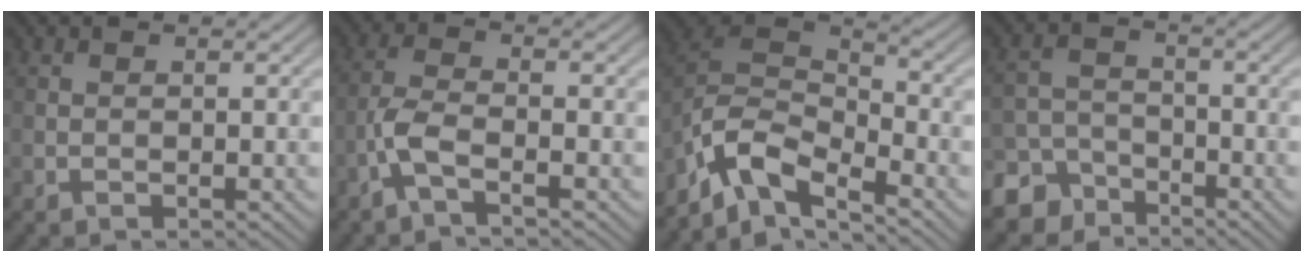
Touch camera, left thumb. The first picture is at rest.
{"total": 3.8, "force": [-2.2, 0.9, 3.0], "torque": [-0.074, 0.003, -0.060]}
{"total": 9.5, "force": [-6.6, 3.6, 5.8], "torque": [-0.126, -0.005, -0.147]}
{"total": 6.1, "force": [-4.5, 3.7, 1.8], "torque": [-0.036, -0.005, -0.097]}